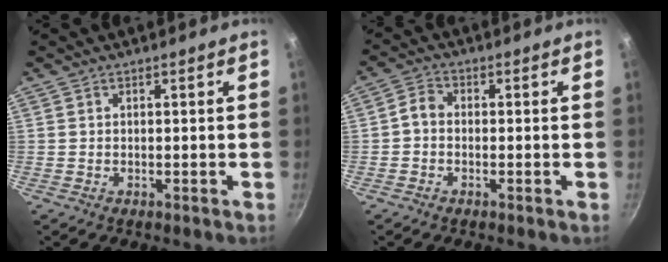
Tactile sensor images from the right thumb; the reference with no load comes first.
{"total": 2.7, "force": [-0.8, 2.0, 1.6], "torque": [-0.037, 0.016, -0.026]}